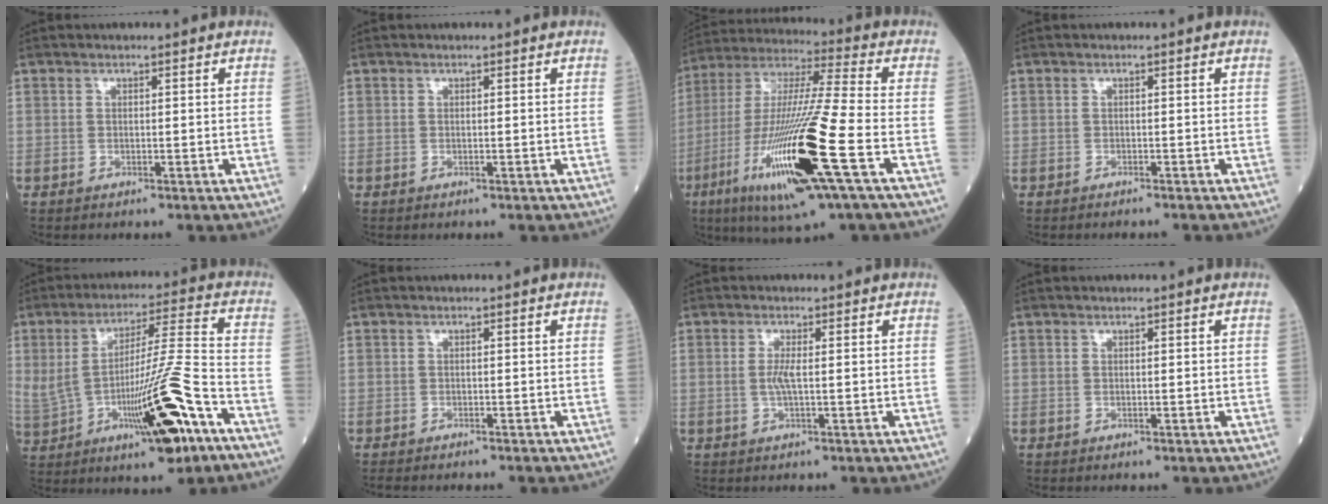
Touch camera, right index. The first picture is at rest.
{"total": 0.0}
{"total": 22.4, "force": [-7.8, 1.1, 21.0], "torque": [-0.431, -0.035, -0.145]}
{"total": 1.5, "force": [-1.4, -0.1, 0.5], "torque": [-0.005, -0.001, -0.018]}
{"total": 17.6, "force": [-4.8, 1.9, 16.8], "torque": [-0.311, -0.006, -0.068]}
{"total": 3.1, "force": [-2.8, 0.0, 1.3], "torque": [-0.017, -0.005, -0.039]}
{"total": 2.2, "force": [0.0, 0.1, 2.1], "torque": [-0.051, -0.001, -0.001]}
{"total": 0.0}